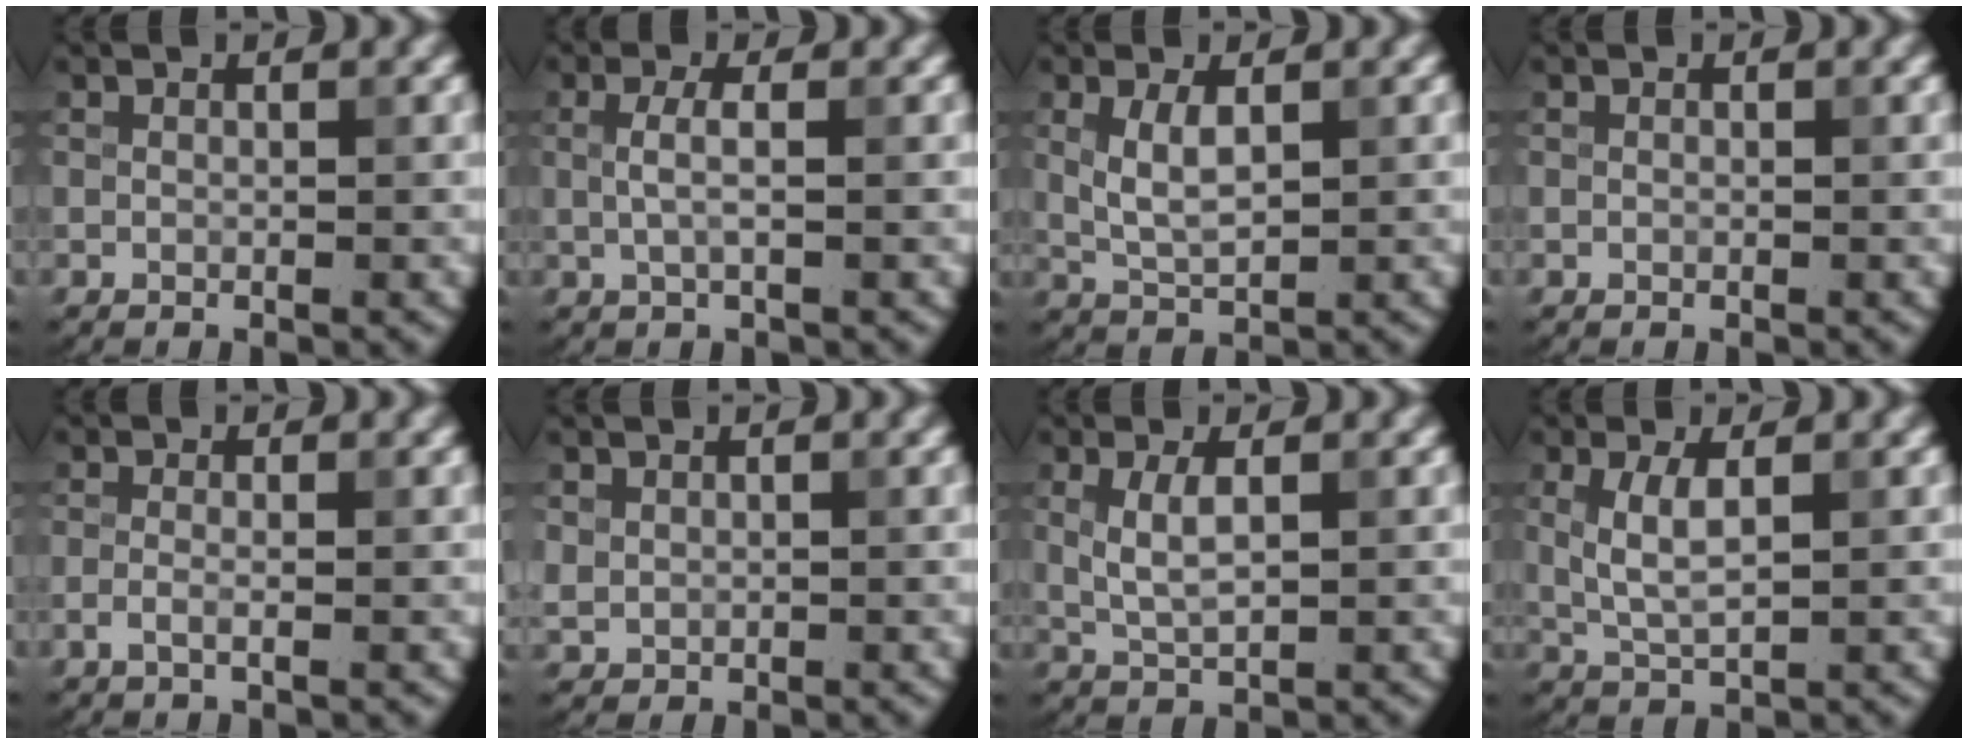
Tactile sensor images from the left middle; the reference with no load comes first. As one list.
[{"total": 1.8, "force": [0.1, 0.4, 1.7], "torque": [-0.036, 0.001, 0.002]}, {"total": 2.9, "force": [0.7, 1.3, 2.5], "torque": [-0.056, -0.001, 0.017]}, {"total": 0.0}, {"total": 1.2, "force": [-0.4, 0.4, 1.1], "torque": [-0.022, -0.004, -0.013]}, {"total": 1.0, "force": [0.4, 0.9, 0.3], "torque": [-0.004, -0.004, 0.013]}, {"total": 2.6, "force": [0.5, 0.9, 2.3], "torque": [-0.053, 0.000, 0.013]}, {"total": 3.0, "force": [0.6, 1.1, 2.8], "torque": [-0.063, 0.000, 0.014]}]